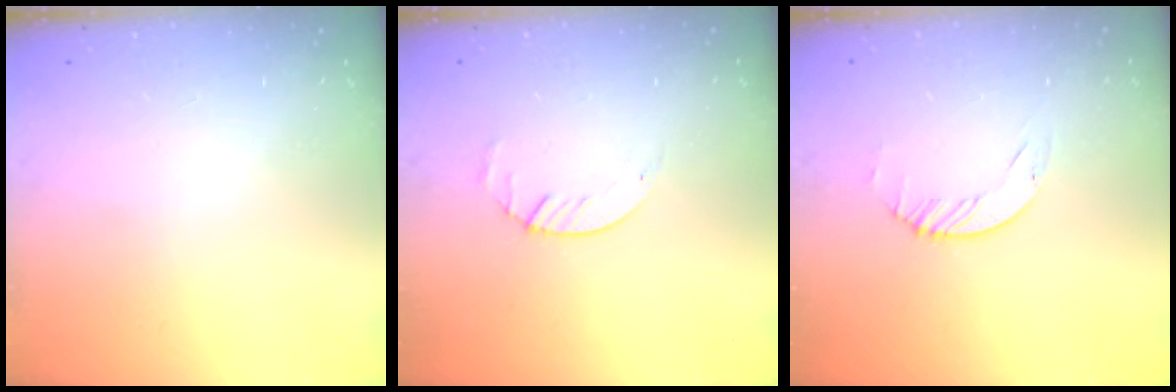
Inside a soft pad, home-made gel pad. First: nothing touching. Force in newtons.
{"total": 1.7, "press": 1.6, "slide": 0.2}
{"total": 1.2, "press": 1.2, "slide": 0.2}